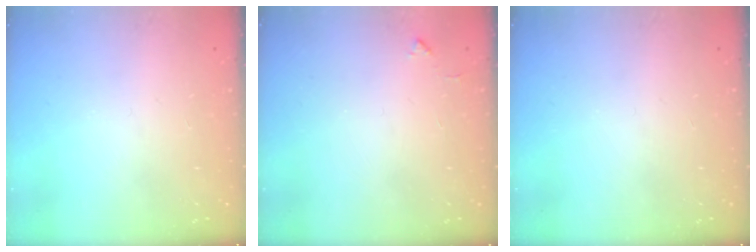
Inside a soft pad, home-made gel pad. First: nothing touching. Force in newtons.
{"total": 3.7, "press": 3.7, "slide": 0.5}
{"total": 0.0}